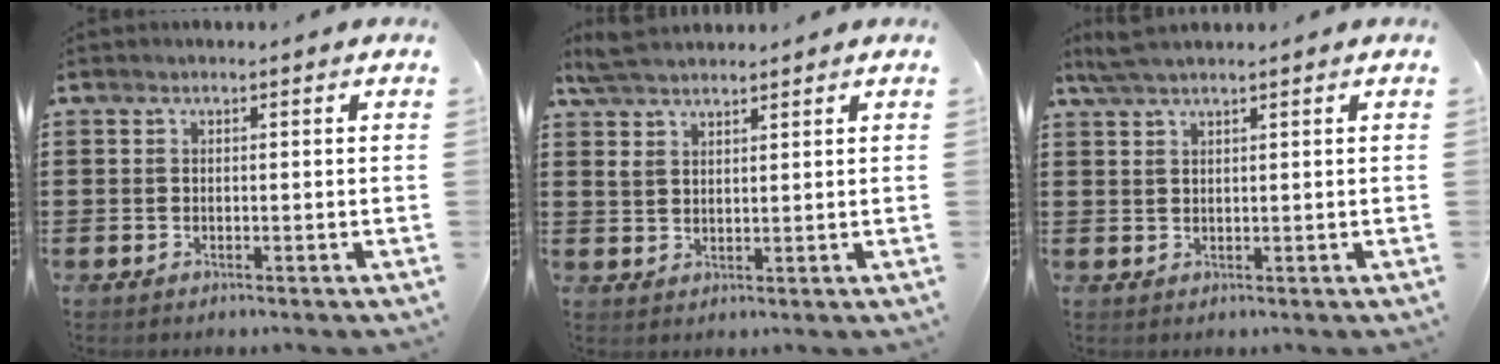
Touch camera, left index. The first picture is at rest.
{"total": 4.2, "force": [3.5, 1.5, 1.8], "torque": [-0.045, 0.002, 0.067]}
{"total": 2.8, "force": [2.2, 0.2, 1.7], "torque": [-0.037, 0.004, 0.042]}